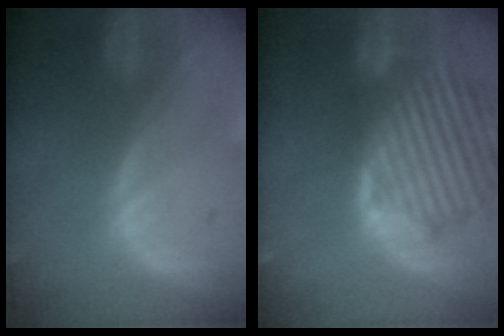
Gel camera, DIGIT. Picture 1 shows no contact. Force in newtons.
{"total": 13.5, "press": 11.7, "slide": 6.8}